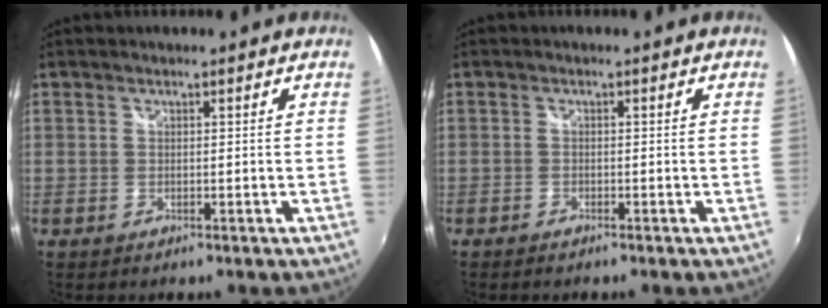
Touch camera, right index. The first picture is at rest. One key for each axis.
{"total": 1.0, "fx": -0.9, "fy": 0.3, "fz": 0.3, "tx": -0.011, "ty": -0.004, "tz": -0.020}